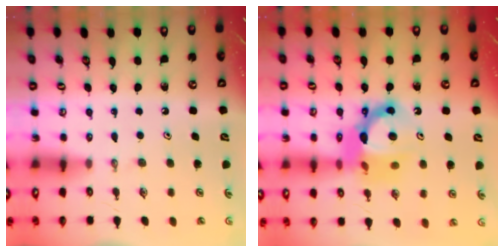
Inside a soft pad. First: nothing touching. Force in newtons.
{"total": 12.8, "press": 12.8, "slide": 1.3}